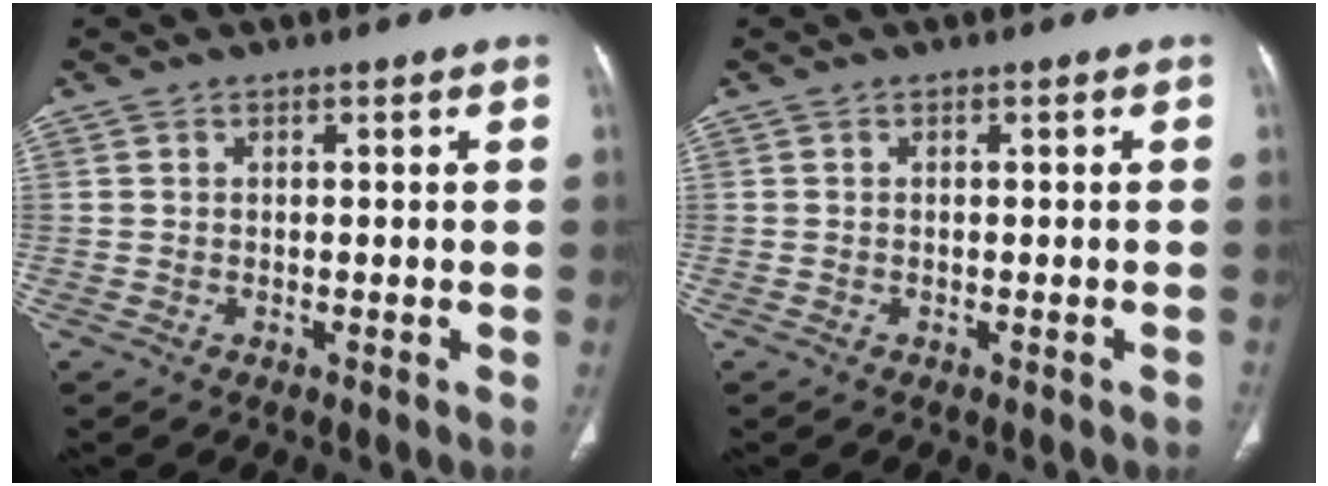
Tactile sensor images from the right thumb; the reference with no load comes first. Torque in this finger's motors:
{"motor_torque": [0.35, 0.24, 0.44, -0.13, 0.09]}